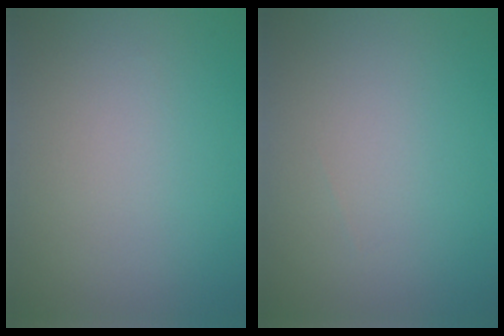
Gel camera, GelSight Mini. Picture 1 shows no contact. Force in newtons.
{"total": 0.0}